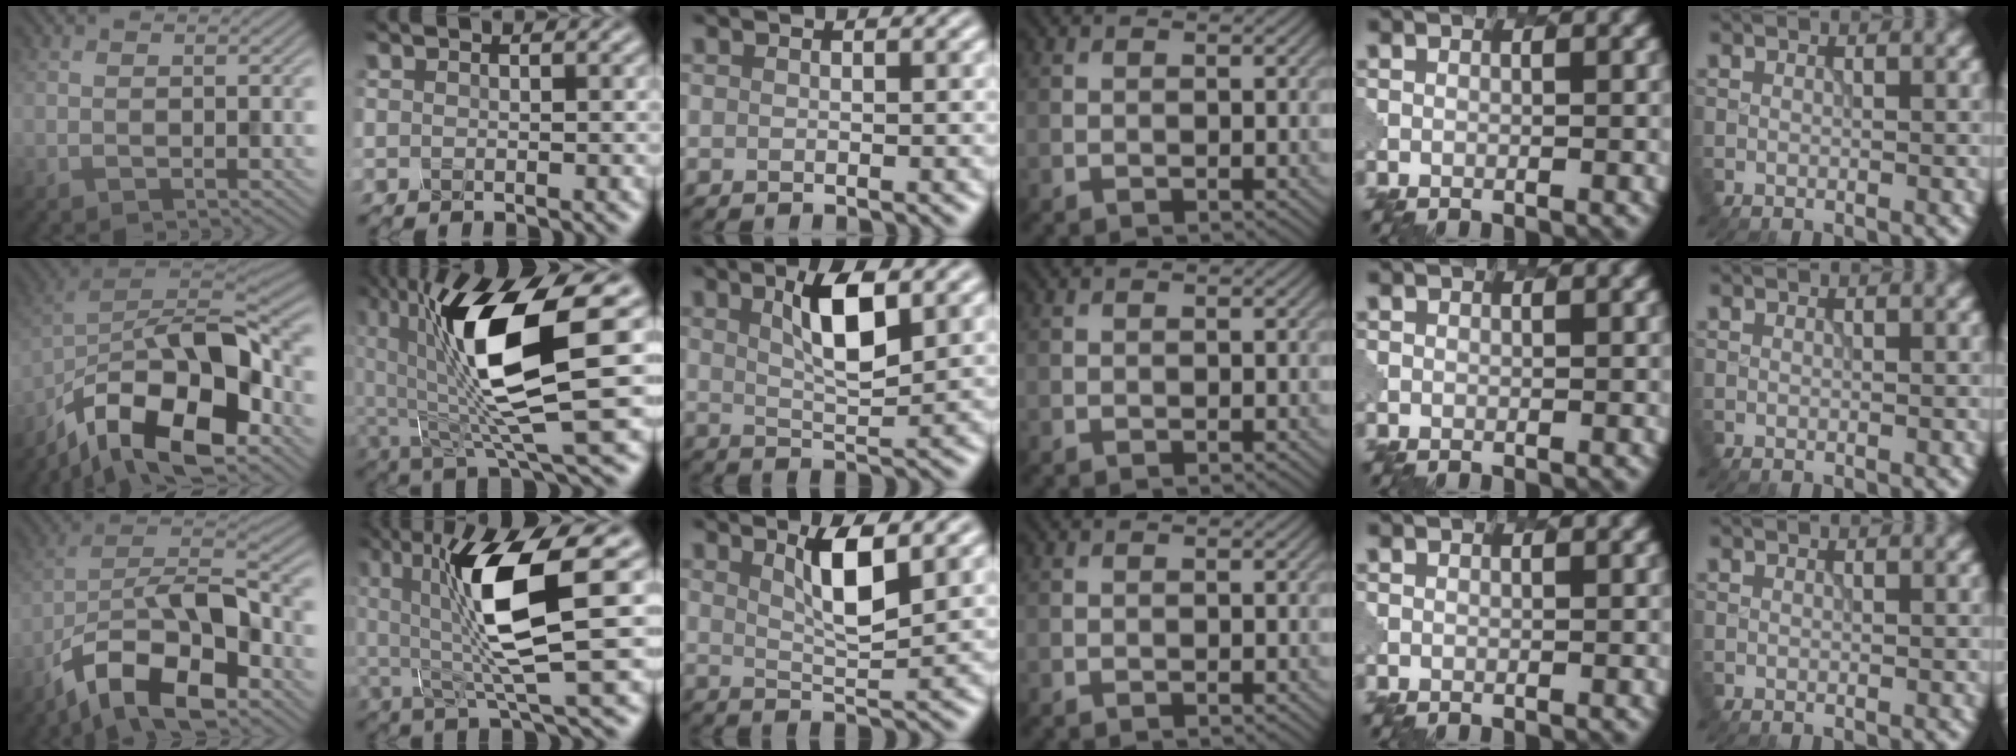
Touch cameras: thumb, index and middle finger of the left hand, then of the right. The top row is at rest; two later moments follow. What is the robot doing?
{"motion": "twist", "object": "rubiks cube"}